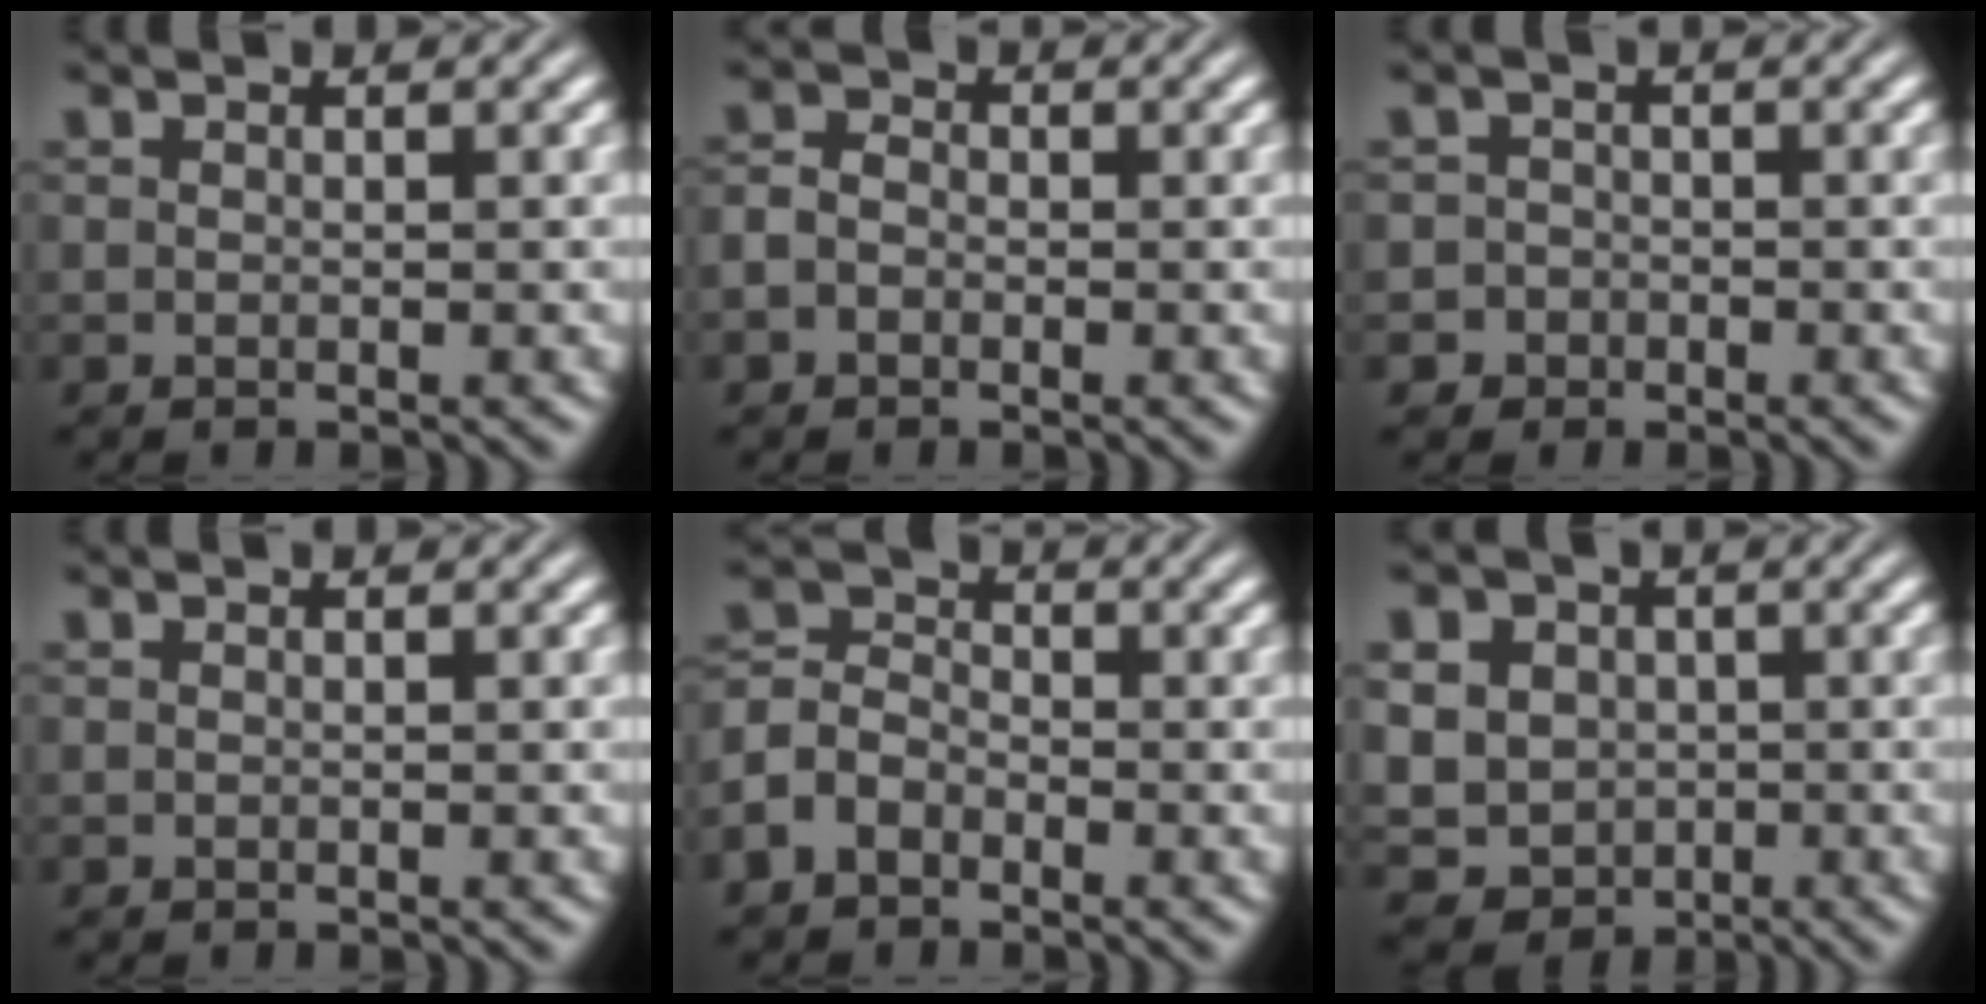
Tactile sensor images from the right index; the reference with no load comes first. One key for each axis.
{"total": 1.3, "fx": -0.8, "fy": 1.0, "fz": 0.5, "tx": -0.004, "ty": -0.007, "tz": -0.013}
{"total": 2.5, "fx": -1.6, "fy": 1.9, "fz": -0.4, "tx": 0.012, "ty": -0.012, "tz": -0.029}
{"total": 0.0}
{"total": 4.4, "fx": -1.1, "fy": 3.8, "fz": 1.9, "tx": -0.034, "ty": -0.014, "tz": -0.023}
{"total": 10.0, "fx": -1.8, "fy": 9.2, "fz": 3.6, "tx": -0.083, "ty": -0.047, "tz": -0.022}